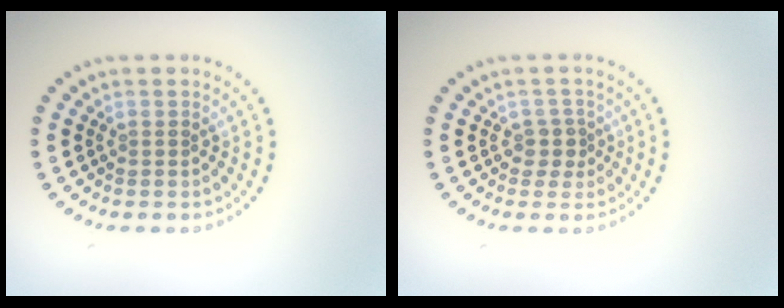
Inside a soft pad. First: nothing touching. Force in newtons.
{"total": 1.8, "press": 1.4, "slide": 1.1}